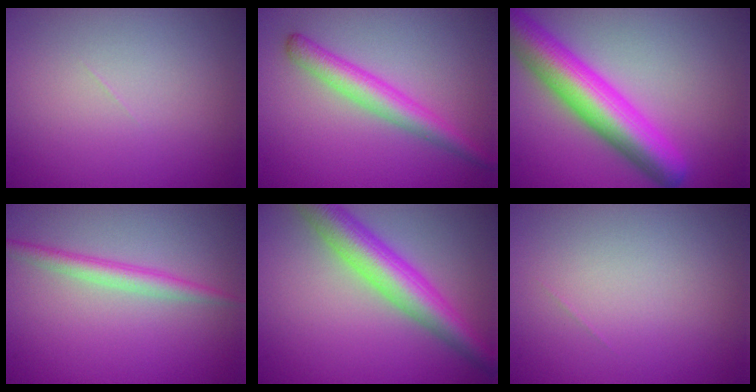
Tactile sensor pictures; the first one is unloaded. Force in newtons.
{"total": 3.6, "press": 3.6, "slide": 0.2}
{"total": 8.5, "press": 8.5, "slide": 0.3}
{"total": 2.3, "press": 2.3, "slide": 0.1}
{"total": 6.3, "press": 6.3, "slide": 0.1}
{"total": 0.0}